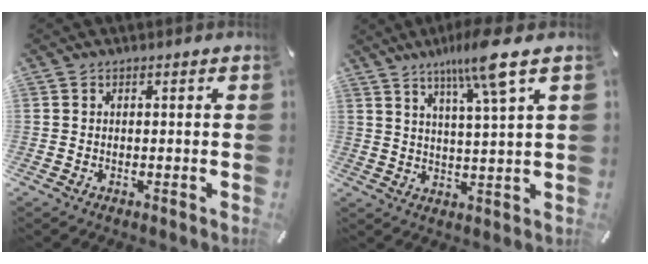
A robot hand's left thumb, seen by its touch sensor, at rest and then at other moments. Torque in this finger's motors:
{"motor_torque": [2.31, 1.28, 1.32, -1.41, 0.42]}